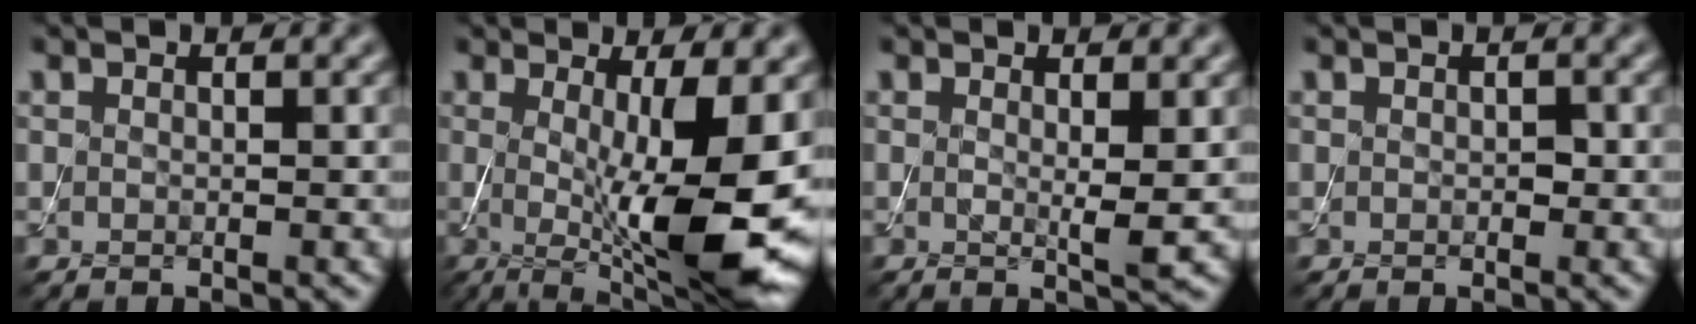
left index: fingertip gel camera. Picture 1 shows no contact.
{"total": 12.0, "force": [-0.8, 3.0, 11.6], "torque": [-0.159, -0.026, -0.009]}
{"total": 1.8, "force": [0.3, 0.2, 1.7], "torque": [-0.029, -0.010, 0.004]}
{"total": 0.6, "force": [0.0, 0.4, 0.4], "torque": [-0.004, -0.001, -0.001]}